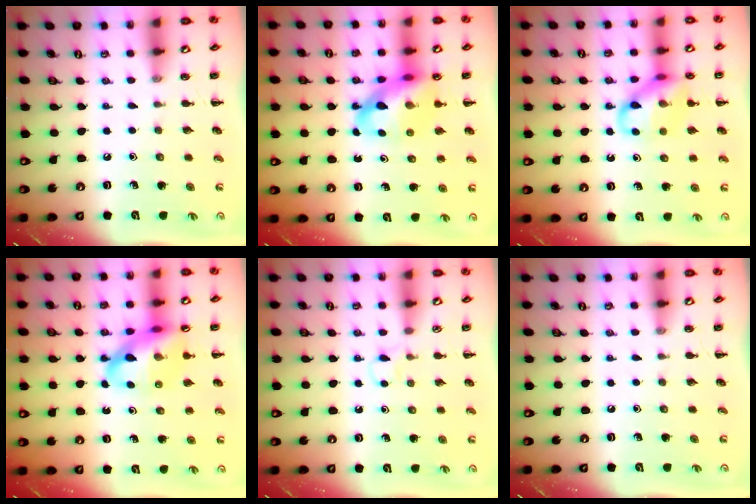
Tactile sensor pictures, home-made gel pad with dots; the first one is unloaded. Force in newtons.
{"total": 13.8, "press": 13.3, "slide": 3.6}
{"total": 12.8, "press": 12.6, "slide": 2.1}
{"total": 14.7, "press": 14.2, "slide": 3.9}
{"total": 2.8, "press": 2.6, "slide": 1.2}
{"total": 0.0}